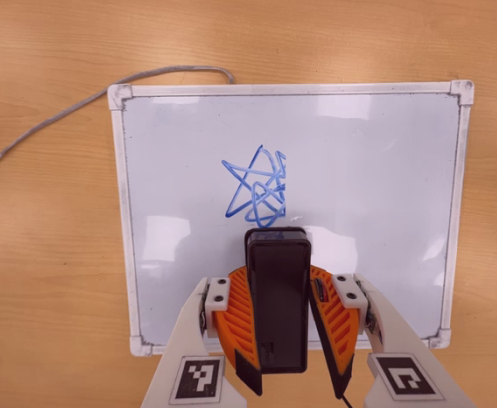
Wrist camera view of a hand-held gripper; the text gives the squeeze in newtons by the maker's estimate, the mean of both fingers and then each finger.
{"total": 10.5, "left": 9.4, "right": 11.7}